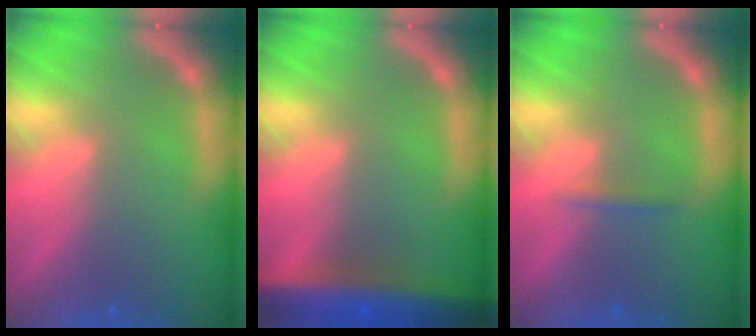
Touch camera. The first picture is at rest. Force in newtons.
{"total": 9.0}
{"total": 0.9}